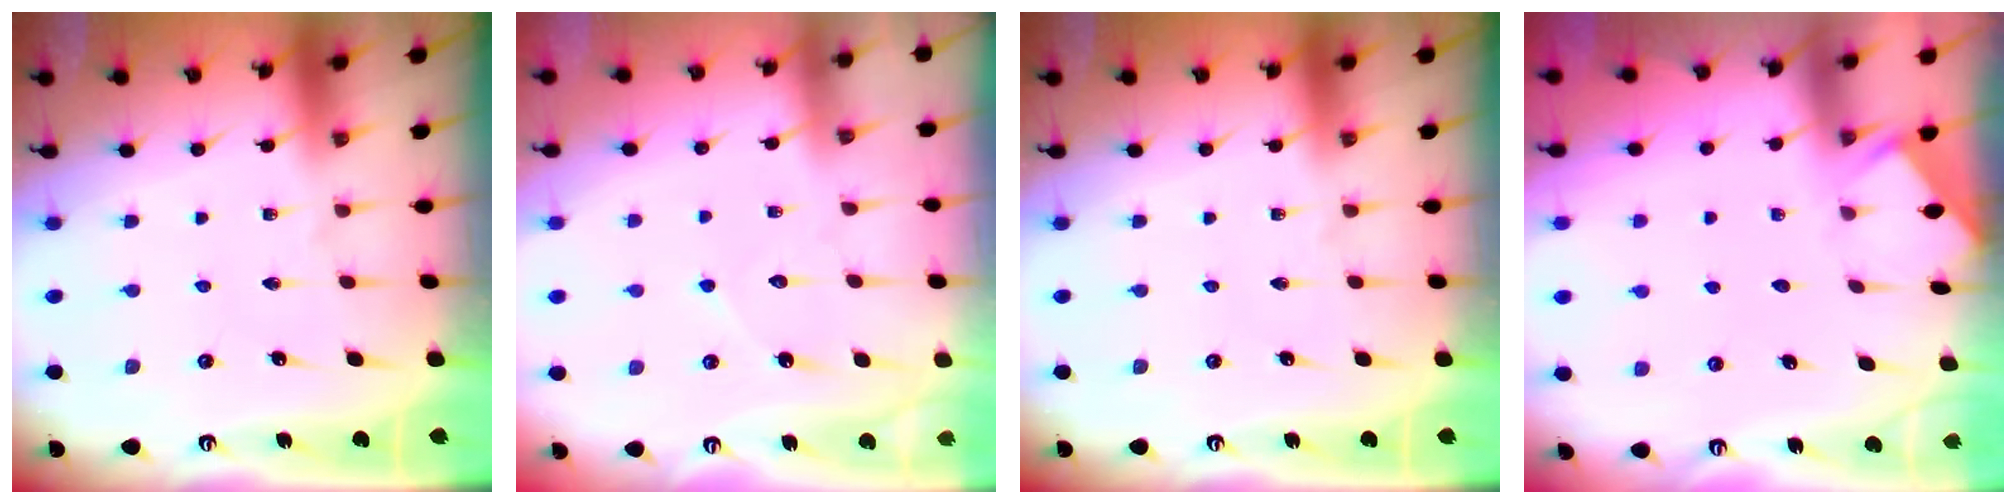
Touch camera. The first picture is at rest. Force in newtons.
{"total": 4.9, "press": 4.9, "slide": 0.4}
{"total": 0.0}
{"total": 1.9, "press": 1.9, "slide": 0.3}